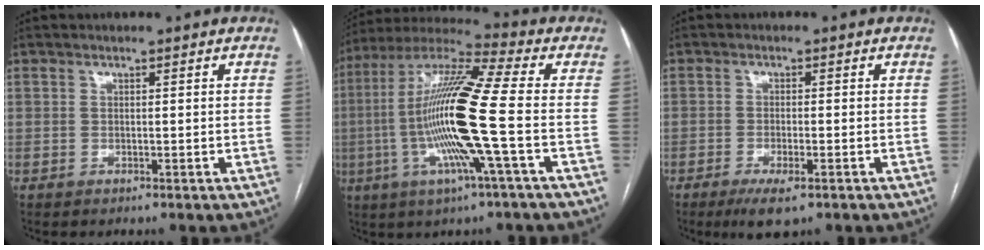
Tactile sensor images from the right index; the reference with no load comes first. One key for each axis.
{"total": 17.8, "fx": -3.0, "fy": -0.4, "fz": 17.5, "tx": -0.351, "ty": -0.004, "tz": -0.071}
{"total": 4.8, "fx": -2.9, "fy": 1.1, "fz": 3.7, "tx": -0.067, "ty": -0.010, "tz": -0.042}